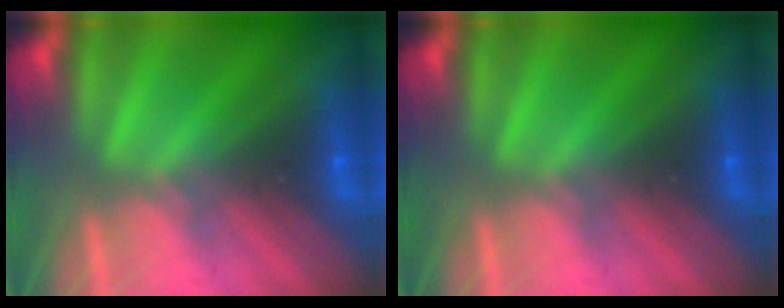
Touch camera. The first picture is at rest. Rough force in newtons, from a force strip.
{"total": 0.0}